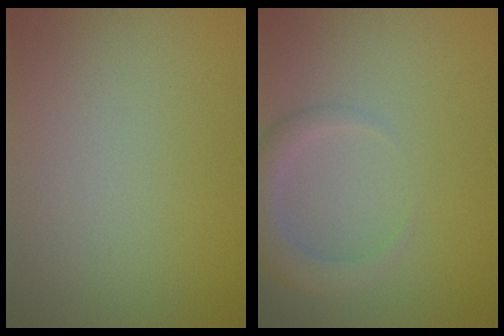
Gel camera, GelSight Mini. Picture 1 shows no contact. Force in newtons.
{"total": 3.4, "press": 3.4, "slide": 0.3}